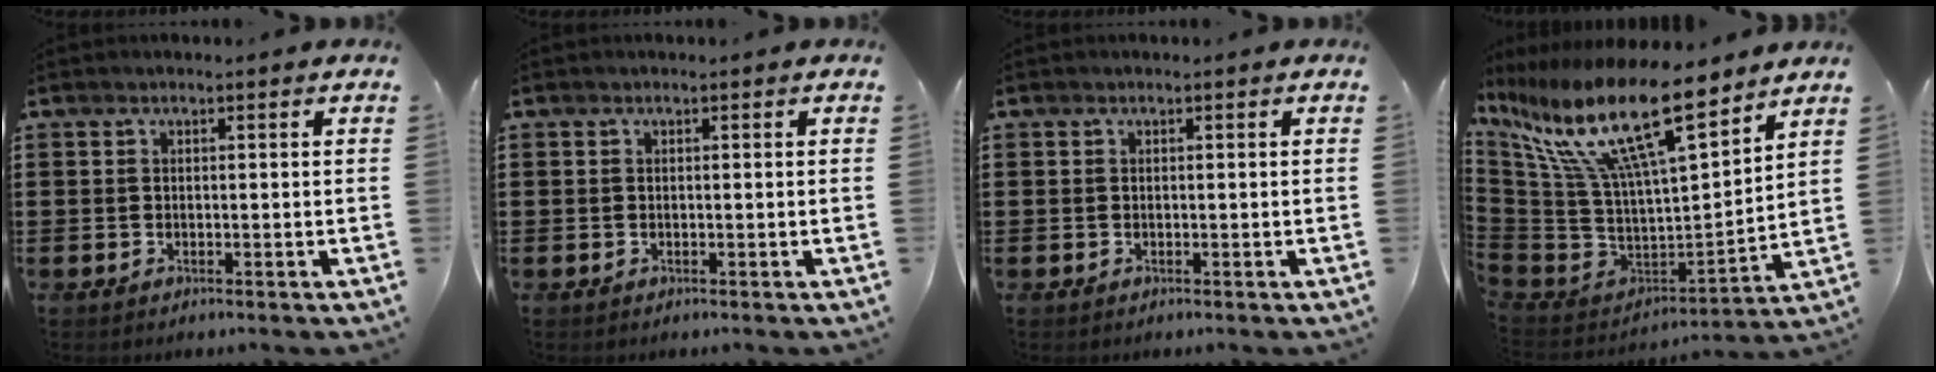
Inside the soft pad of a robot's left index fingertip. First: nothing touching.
{"total": 0.0}
{"total": 0.0}
{"total": 18.8, "force": [11.4, 4.8, 14.1], "torque": [-0.310, -0.070, 0.189]}